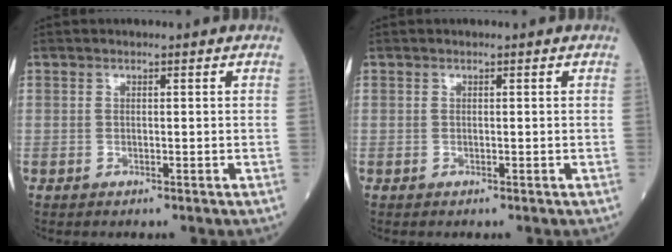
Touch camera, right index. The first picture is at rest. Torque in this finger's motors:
{"motor_torque": [0.00, 0.00, 0.00, 0.00]}